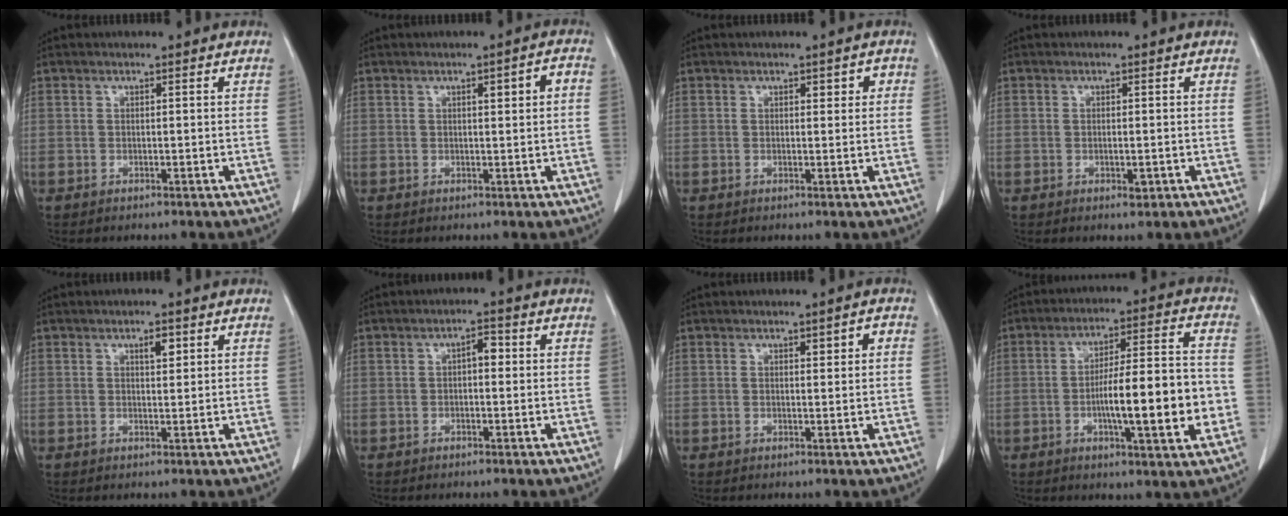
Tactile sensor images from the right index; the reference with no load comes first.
{"total": 2.8, "force": [0.5, 0.4, 2.7], "torque": [-0.037, 0.009, 0.008]}
{"total": 1.7, "force": [0.7, 0.9, 1.3], "torque": [-0.012, 0.005, 0.008]}
{"total": 1.4, "force": [-0.4, 0.7, 1.2], "torque": [-0.022, -0.002, 0.001]}
{"total": 2.0, "force": [0.9, 0.6, 1.6], "torque": [-0.028, -0.002, 0.015]}
{"total": 2.3, "force": [0.1, 1.0, 2.0], "torque": [-0.028, 0.008, -0.003]}
{"total": 1.8, "force": [0.6, 0.6, 1.6], "torque": [-0.022, 0.004, 0.010]}
{"total": 14.8, "force": [-3.0, 2.0, 14.3], "torque": [-0.226, 0.012, -0.042]}